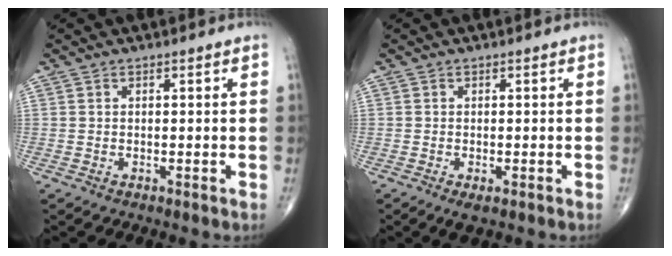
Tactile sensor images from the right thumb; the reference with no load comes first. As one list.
[{"total": 2.0, "force": [-0.9, 0.8, 1.5], "torque": [-0.030, -0.005, -0.013]}]